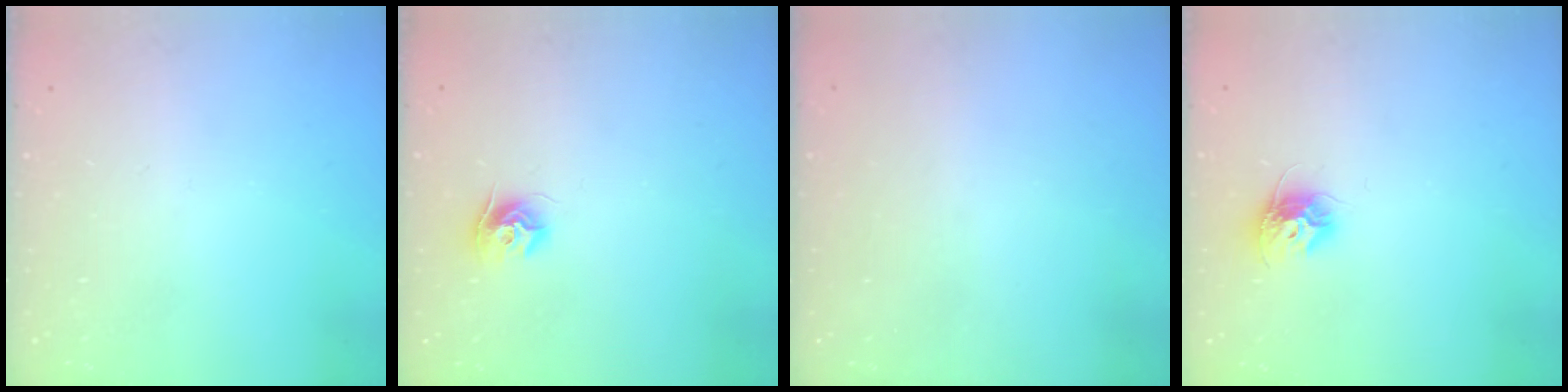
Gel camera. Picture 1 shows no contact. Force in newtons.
{"total": 8.8, "press": 8.8, "slide": 0.2}
{"total": 0.9, "press": 0.9, "slide": 0.1}
{"total": 9.4, "press": 9.4, "slide": 0.2}